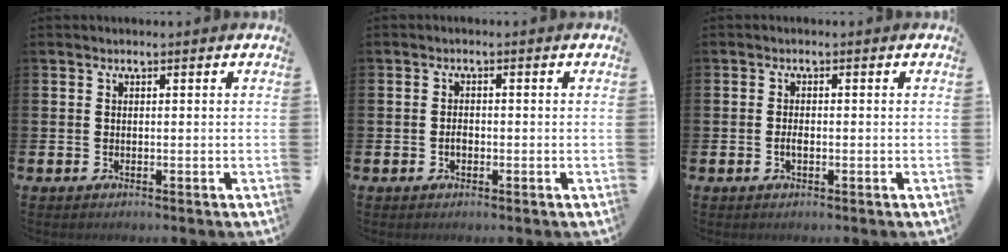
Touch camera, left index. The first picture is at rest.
{"total": 1.3, "force": [-0.4, 0.9, 0.9], "torque": [-0.016, 0.003, -0.009]}
{"total": 1.4, "force": [-0.4, 0.7, 1.2], "torque": [-0.020, 0.001, -0.008]}